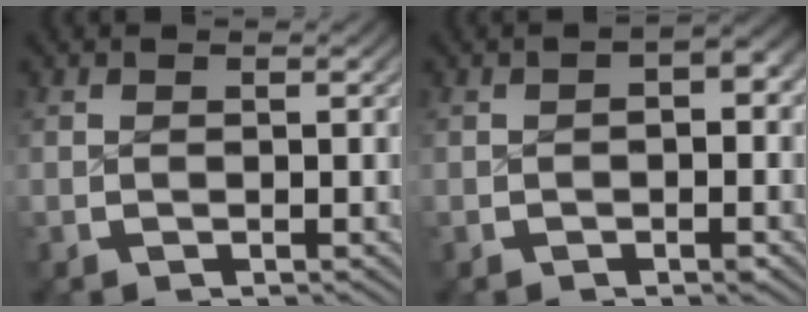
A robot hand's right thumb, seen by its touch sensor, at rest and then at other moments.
{"total": 2.0, "force": [-0.4, 1.1, 1.6], "torque": [-0.020, -0.003, -0.005]}